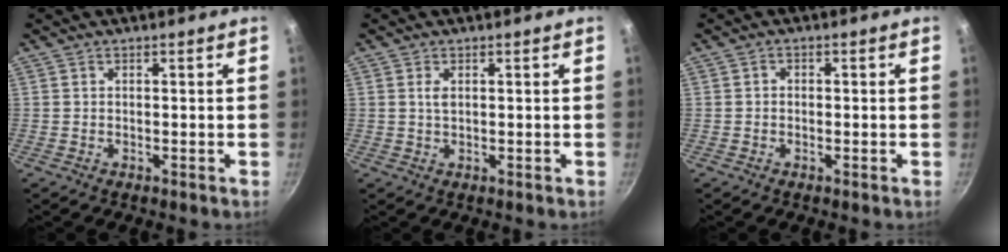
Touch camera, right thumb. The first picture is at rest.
{"total": 1.6, "force": [0.5, 0.8, 1.2], "torque": [-0.023, 0.000, 0.009]}
{"total": 1.0, "force": [-0.3, 0.9, 0.5], "torque": [-0.009, 0.005, -0.006]}